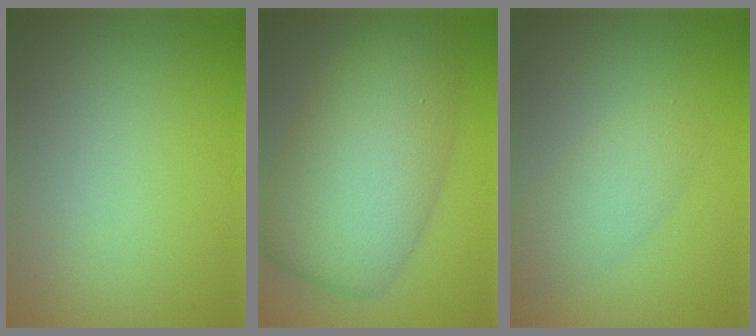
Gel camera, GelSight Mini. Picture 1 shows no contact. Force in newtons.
{"total": 10.3, "press": 10.3, "slide": 0.2}
{"total": 2.7, "press": 2.7, "slide": 0.1}